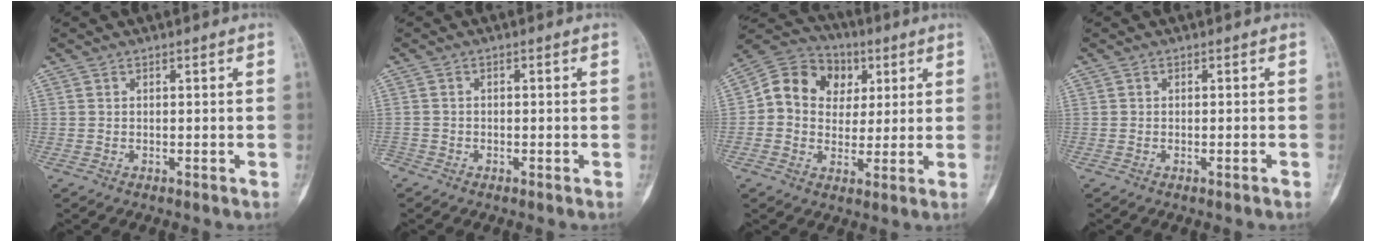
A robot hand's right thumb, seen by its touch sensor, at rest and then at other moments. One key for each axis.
{"total": 1.7, "fx": -1.4, "fy": 1.0, "fz": 0.1, "tx": -0.004, "ty": 0.003, "tz": -0.028}
{"total": 13.0, "fx": 2.7, "fy": 11.1, "fz": 6.3, "tx": -0.072, "ty": 0.015, "tz": 0.037}
{"total": 0.7, "fx": -0.5, "fy": 0.0, "fz": 0.6, "tx": -0.011, "ty": 0.001, "tz": -0.004}